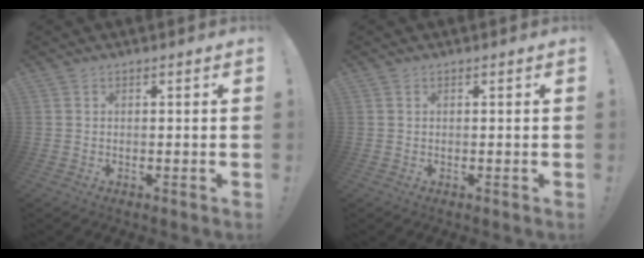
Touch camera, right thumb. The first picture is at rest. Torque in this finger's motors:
{"motor_torque": [-0.17, 0.08, 0.15, -0.06, 0.04]}